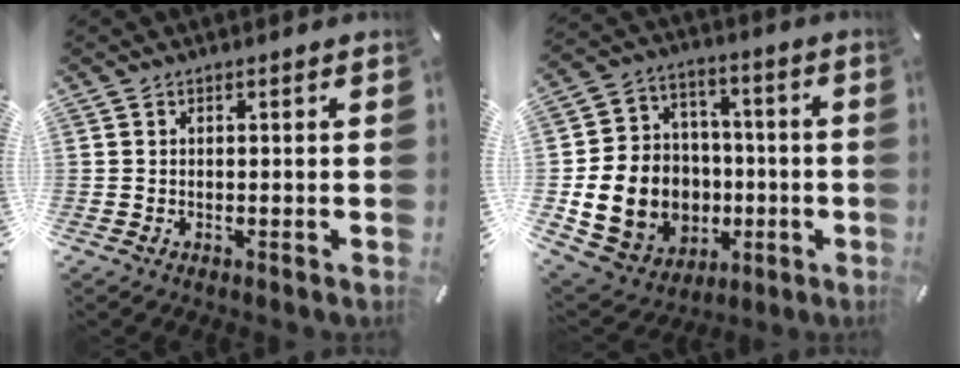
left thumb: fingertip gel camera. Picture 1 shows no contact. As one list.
[{"total": 17.1, "force": [-3.7, 14.9, 7.6], "torque": [-0.149, 0.016, -0.050]}]